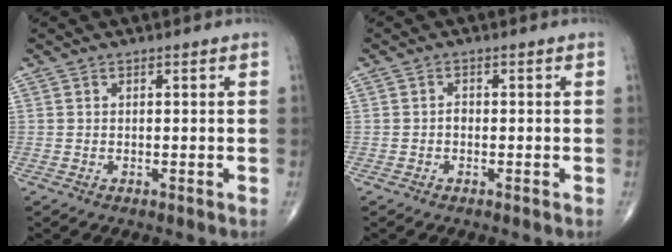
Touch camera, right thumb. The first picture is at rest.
{"total": 1.0, "force": [-0.3, 0.7, 0.7], "torque": [-0.006, 0.003, -0.008]}